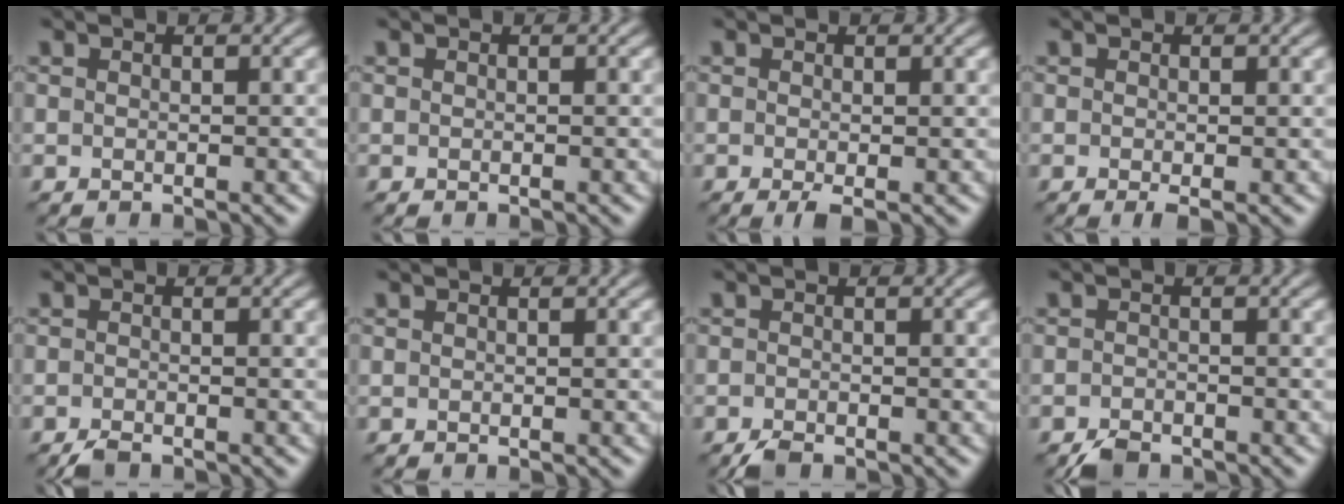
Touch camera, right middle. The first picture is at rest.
{"total": 0.0}
{"total": 1.2, "force": [-0.5, 0.2, 1.1], "torque": [-0.022, -0.005, -0.009]}
{"total": 1.0, "force": [-0.4, 0.0, 0.9], "torque": [-0.018, -0.006, -0.006]}
{"total": 1.5, "force": [-1.3, 0.3, 0.7], "torque": [-0.016, -0.001, -0.028]}
{"total": 0.0}
{"total": 1.5, "force": [-1.3, 0.4, 0.7], "torque": [-0.018, -0.002, -0.028]}
{"total": 2.1, "force": [-1.7, 0.8, 0.7], "torque": [-0.015, 0.000, -0.036]}